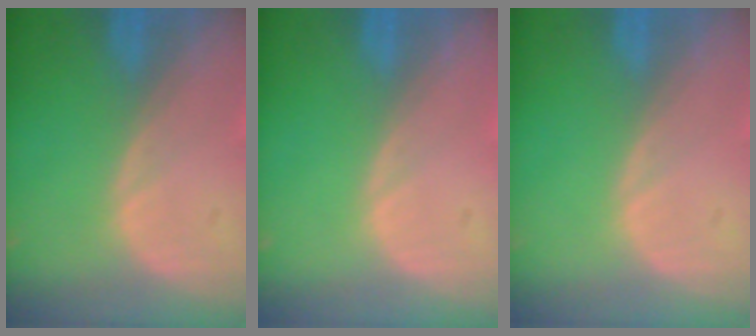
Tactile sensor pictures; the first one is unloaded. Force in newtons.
{"total": 0.0}
{"total": 0.0}